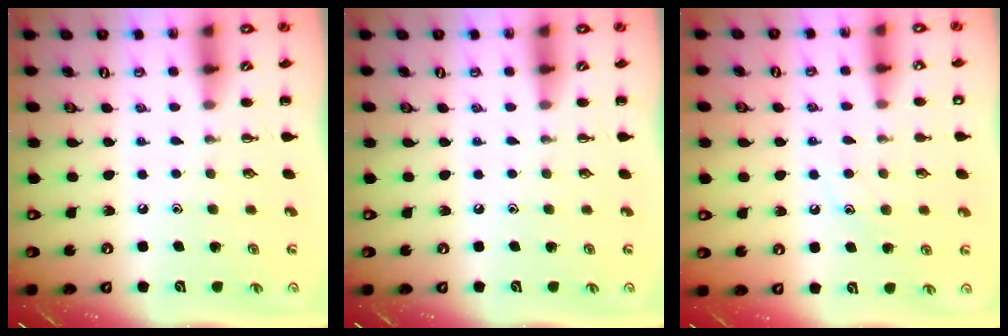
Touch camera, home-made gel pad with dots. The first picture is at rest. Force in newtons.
{"total": 0.0}
{"total": 9.3, "press": 9.2, "slide": 1.5}